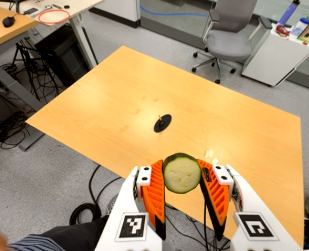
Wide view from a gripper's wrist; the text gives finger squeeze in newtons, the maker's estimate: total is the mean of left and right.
{"total": 12.3, "left": 13.3, "right": 11.3}